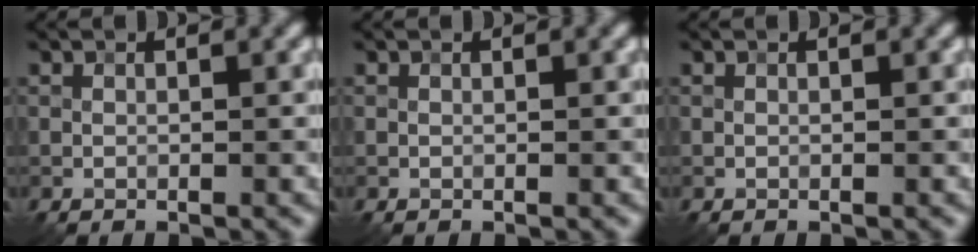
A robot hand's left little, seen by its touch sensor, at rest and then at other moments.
{"total": 0.0}
{"total": 0.0}